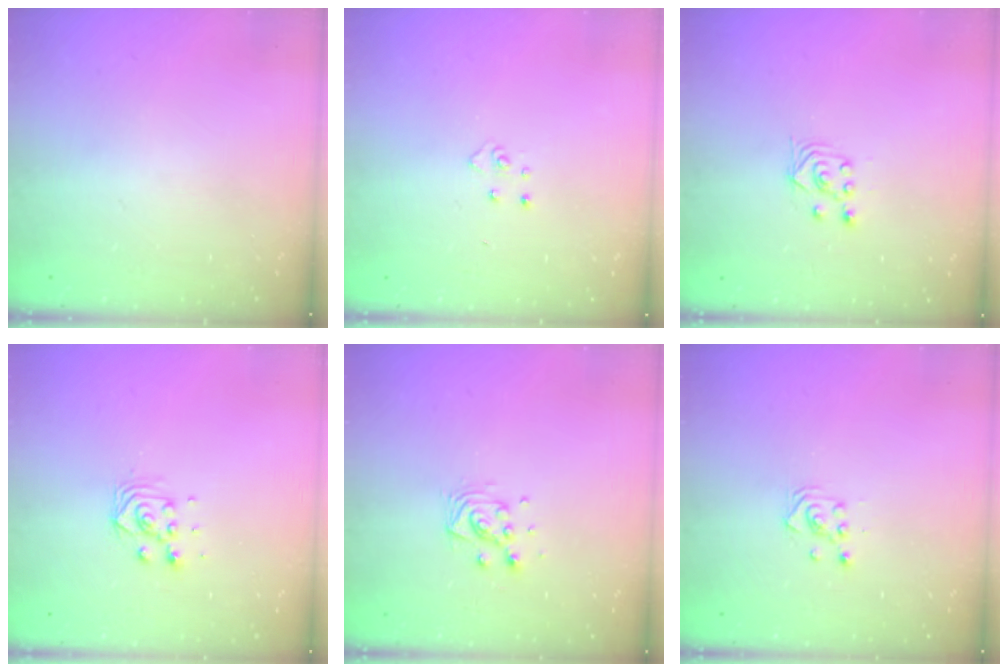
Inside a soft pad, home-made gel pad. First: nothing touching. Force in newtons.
{"total": 3.4, "press": 3.4, "slide": 0.4}
{"total": 2.8, "press": 2.4, "slide": 1.4}
{"total": 7.3, "press": 7.3, "slide": 0.4}
{"total": 7.8, "press": 7.8, "slide": 0.3}
{"total": 3.1, "press": 3.1, "slide": 0.2}